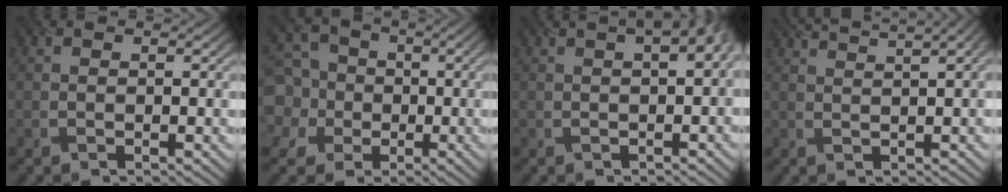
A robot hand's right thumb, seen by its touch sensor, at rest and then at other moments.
{"total": 8.0, "force": [-0.7, 7.7, 2.2], "torque": [-0.088, 0.000, -0.035]}
{"total": 5.7, "force": [1.1, 2.5, 5.0], "torque": [-0.044, 0.019, 0.006]}
{"total": 5.2, "force": [3.8, 0.7, 3.6], "torque": [-0.061, 0.026, 0.055]}